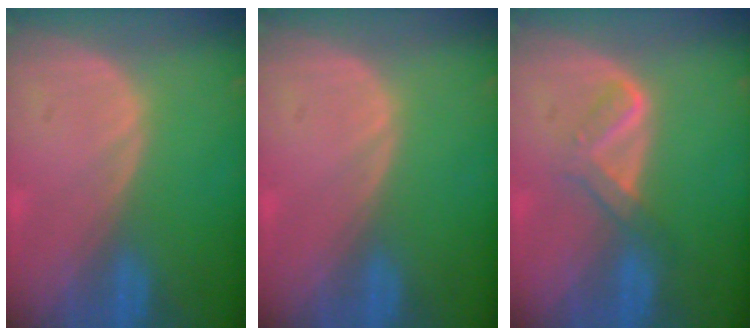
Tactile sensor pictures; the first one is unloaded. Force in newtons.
{"total": 0.0}
{"total": 3.6, "press": 3.6, "slide": 0.3}